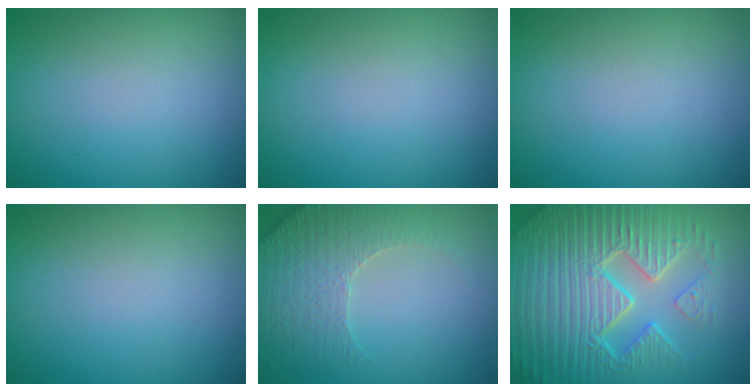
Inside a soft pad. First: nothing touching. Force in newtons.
{"total": 0.0}
{"total": 0.0}
{"total": 0.0}
{"total": 4.7, "press": 3.6, "slide": 3.0}
{"total": 9.7, "press": 6.9, "slide": 6.8}